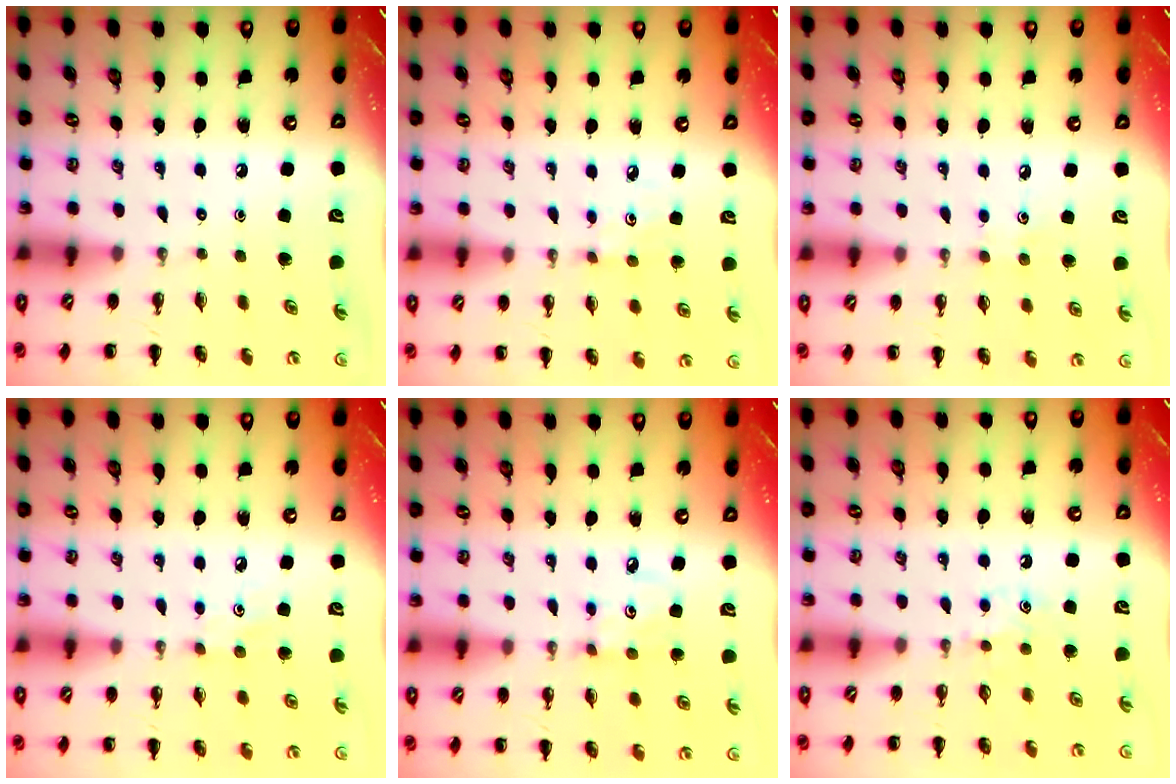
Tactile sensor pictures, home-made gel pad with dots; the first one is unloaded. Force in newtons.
{"total": 3.7, "press": 3.6, "slide": 1.0}
{"total": 4.8, "press": 4.7, "slide": 1.3}
{"total": 3.7, "press": 3.6, "slide": 0.9}
{"total": 3.5, "press": 3.5, "slide": 0.7}
{"total": 4.9, "press": 4.7, "slide": 1.4}